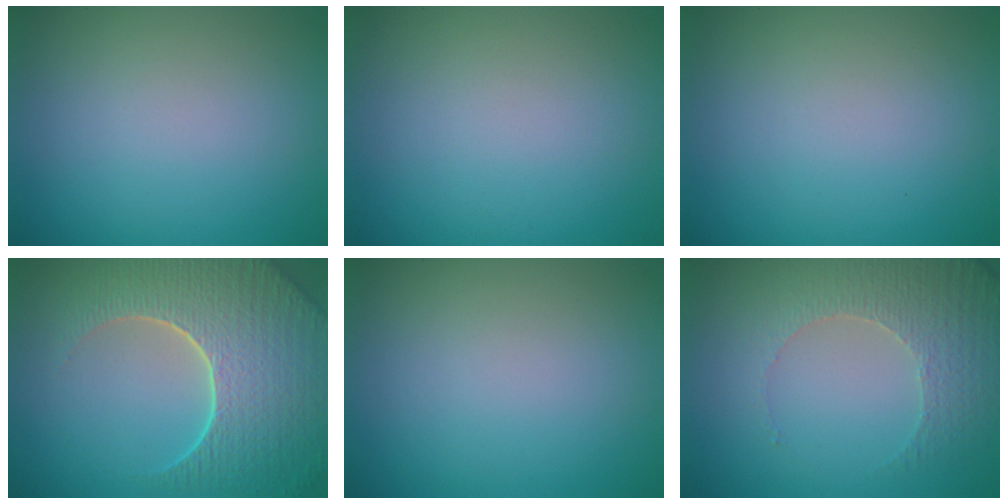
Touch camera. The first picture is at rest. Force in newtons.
{"total": 0.0}
{"total": 0.0}
{"total": 9.4, "press": 6.6, "slide": 6.6}
{"total": 0.0}
{"total": 3.8, "press": 3.3, "slide": 1.9}